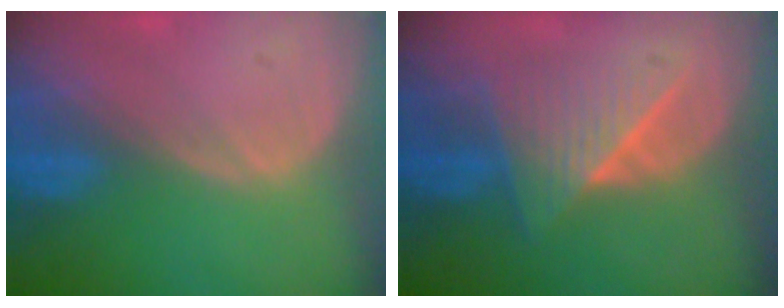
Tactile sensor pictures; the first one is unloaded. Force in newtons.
{"total": 6.6, "press": 6.6, "slide": 0.6}